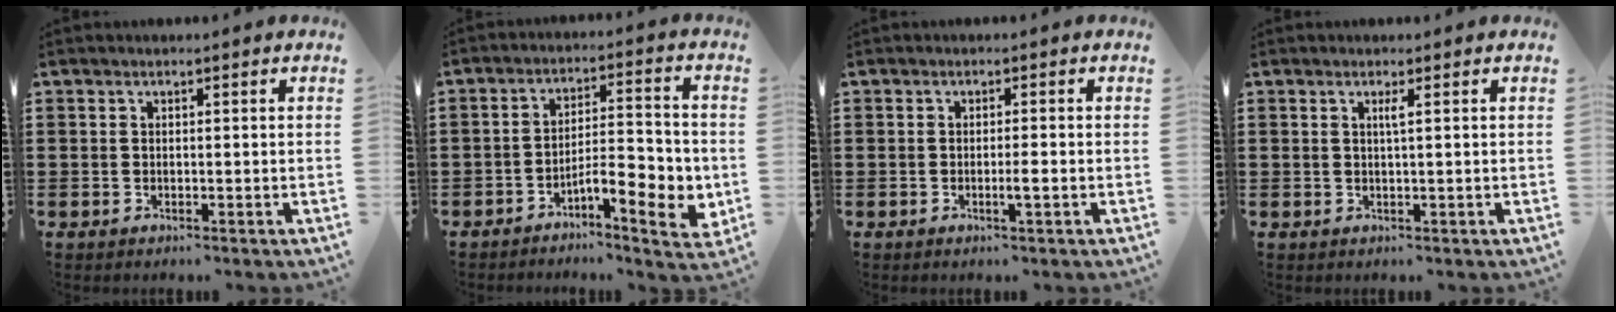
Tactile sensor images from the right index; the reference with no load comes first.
{"total": 7.9, "force": [-3.5, 2.5, 6.6], "torque": [-0.093, -0.002, -0.062]}
{"total": 1.8, "force": [-0.6, 0.0, 1.7], "torque": [-0.034, -0.004, -0.014]}
{"total": 1.1, "force": [0.4, -0.2, 1.0], "torque": [-0.019, -0.004, 0.005]}